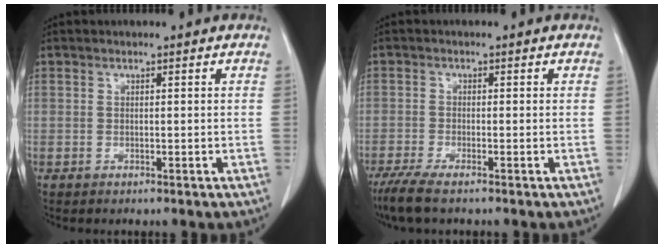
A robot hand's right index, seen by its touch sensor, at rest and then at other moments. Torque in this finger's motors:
{"motor_torque": [0.37, -0.34, 0.18, 0.05]}